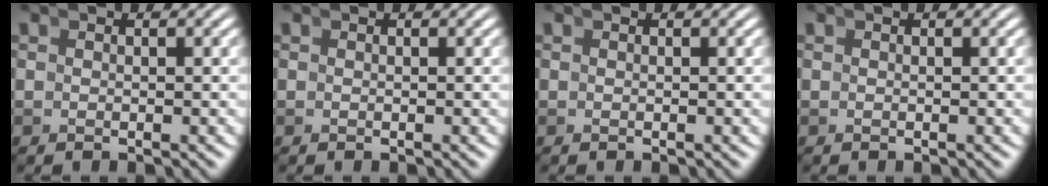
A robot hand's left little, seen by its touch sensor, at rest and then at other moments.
{"total": 0.0}
{"total": 0.0}
{"total": 0.0}